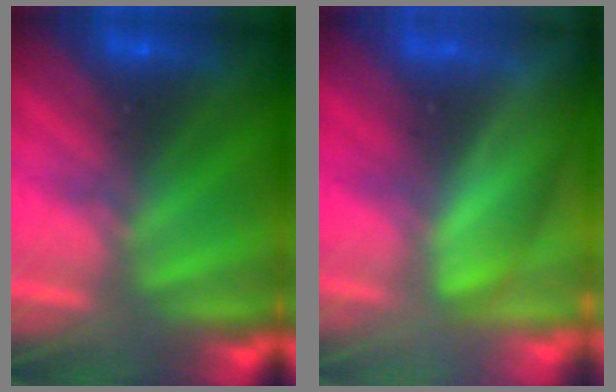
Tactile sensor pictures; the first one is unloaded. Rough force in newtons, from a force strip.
{"total": 3.7}